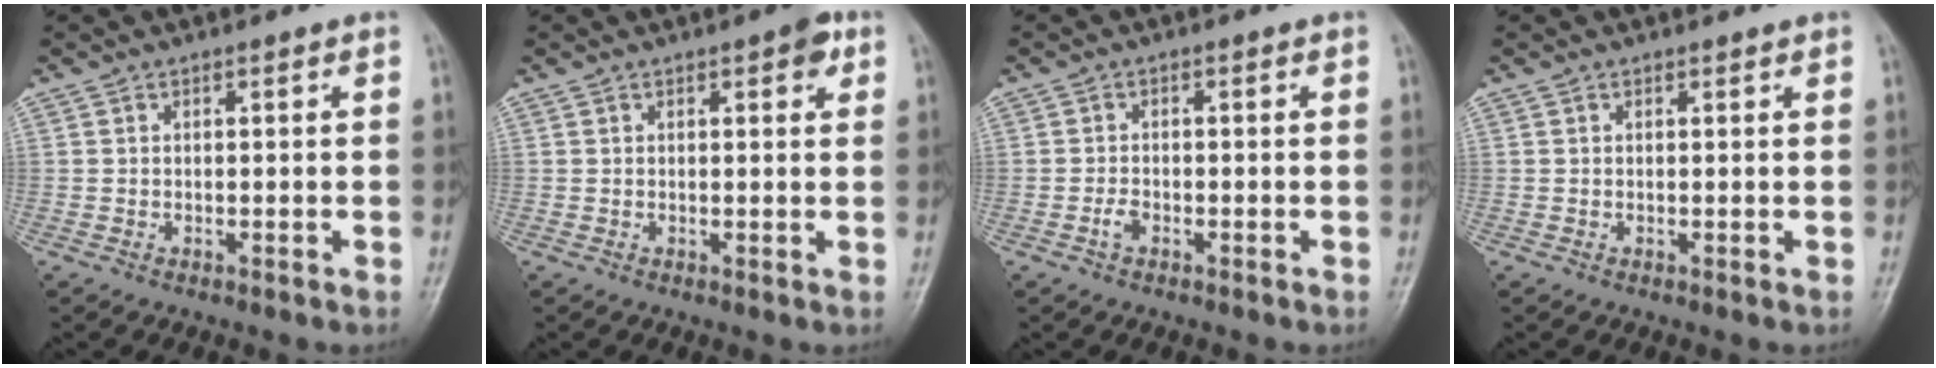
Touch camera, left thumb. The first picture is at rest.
{"total": 3.3, "force": [1.6, 1.2, 2.6], "torque": [-0.024, -0.002, 0.014]}
{"total": 1.7, "force": [-0.8, 1.0, 1.0], "torque": [-0.020, 0.004, -0.019]}
{"total": 0.6, "force": [0.5, 0.2, 0.3], "torque": [-0.006, -0.002, 0.005]}